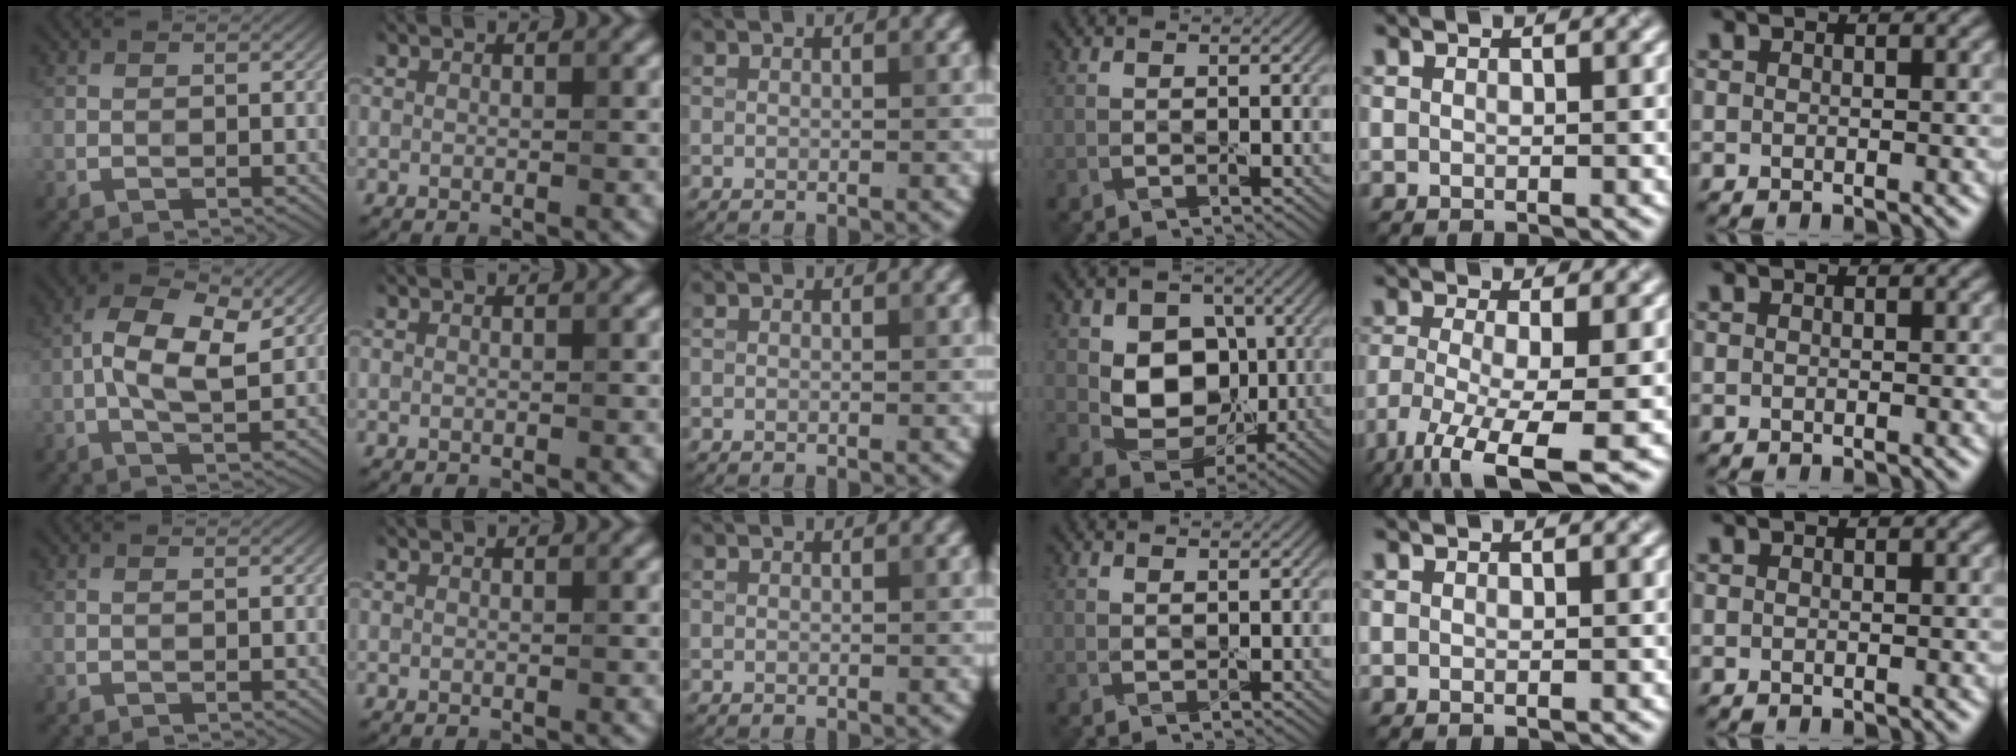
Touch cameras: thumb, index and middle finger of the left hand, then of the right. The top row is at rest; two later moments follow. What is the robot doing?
{"motion": "peel", "object": "envelope seal"}